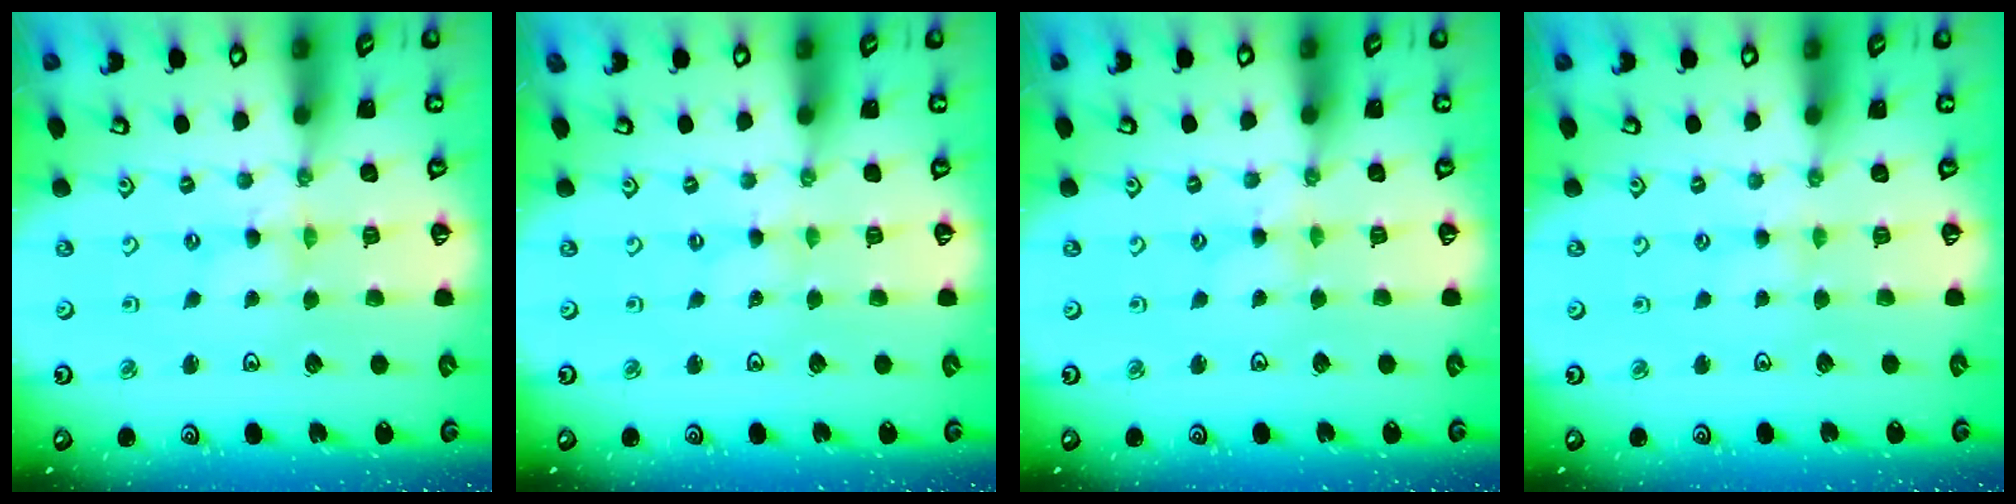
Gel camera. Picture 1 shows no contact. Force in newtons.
{"total": 0.0}
{"total": 2.5, "press": 2.5, "slide": 0.2}
{"total": 2.5, "press": 2.5, "slide": 0.4}